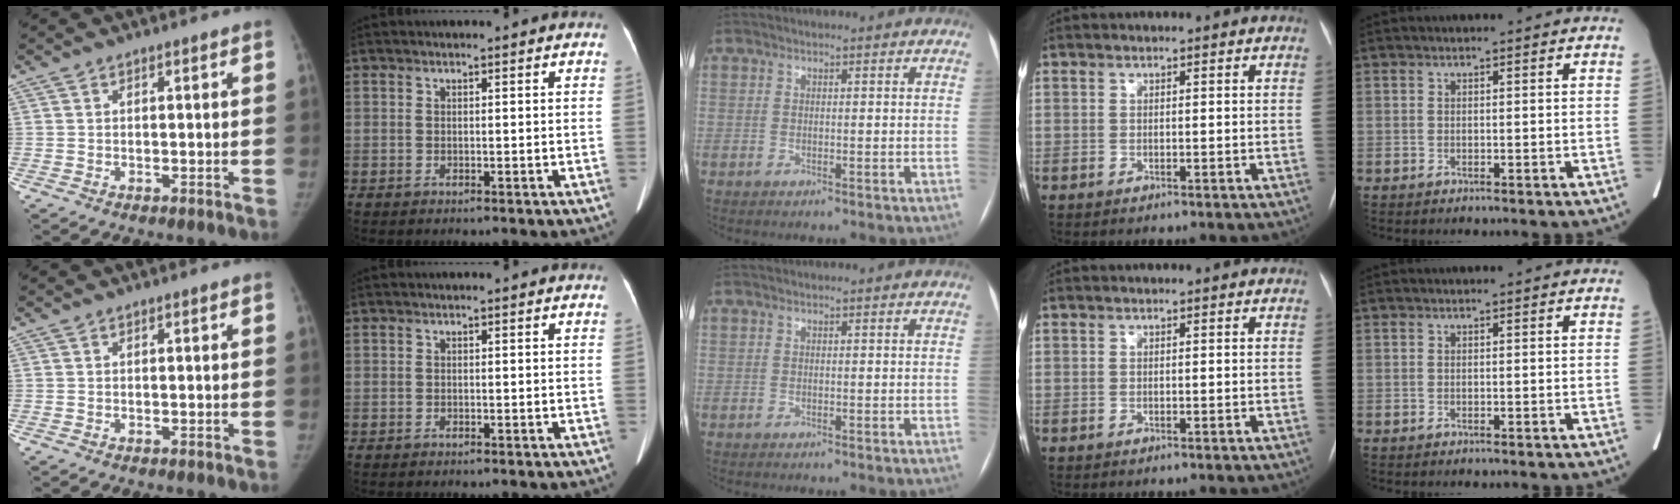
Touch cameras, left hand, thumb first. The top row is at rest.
{}